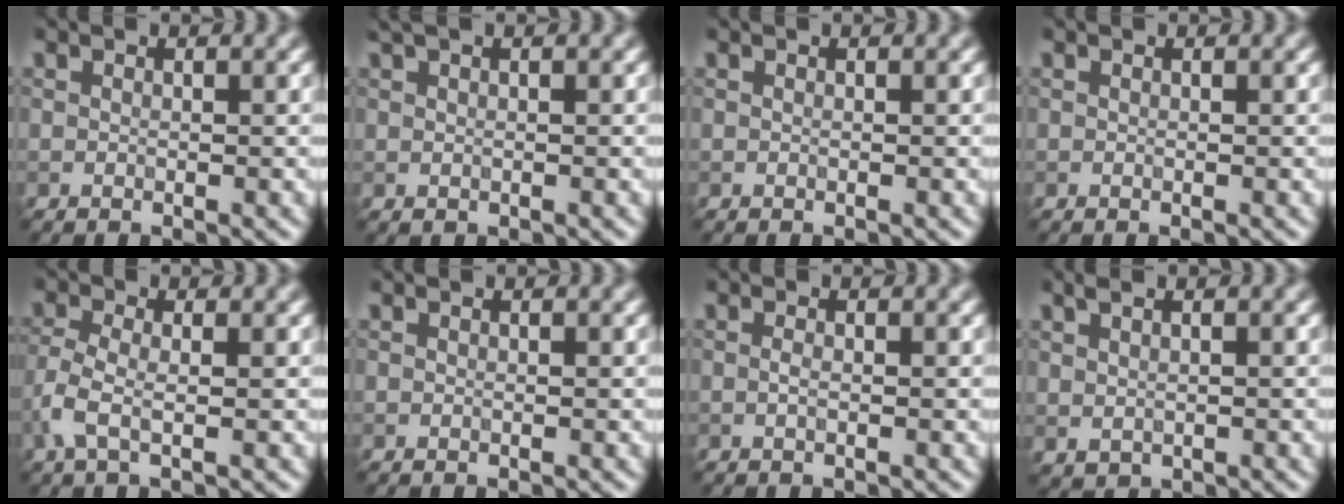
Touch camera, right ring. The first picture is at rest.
{"total": 1.4, "force": [1.0, 0.4, 0.9], "torque": [-0.020, 0.003, 0.020]}
{"total": 0.0}
{"total": 0.0}
{"total": 2.8, "force": [-1.1, 1.0, 2.4], "torque": [-0.064, -0.003, -0.029]}
{"total": 0.0}
{"total": 0.7, "force": [-0.3, 0.2, 0.6], "torque": [-0.015, -0.003, -0.007]}
{"total": 1.4, "force": [0.8, 0.7, 0.9], "torque": [-0.023, -0.002, 0.019]}